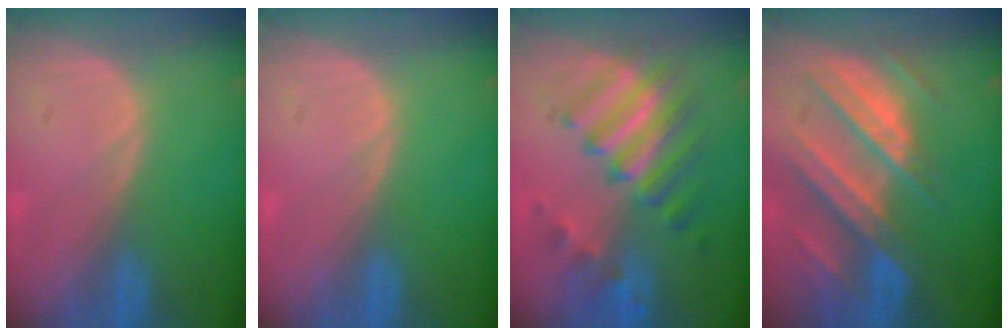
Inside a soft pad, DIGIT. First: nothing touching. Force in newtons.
{"total": 0.0}
{"total": 8.5, "press": 8.2, "slide": 2.0}
{"total": 10.2, "press": 9.0, "slide": 4.7}